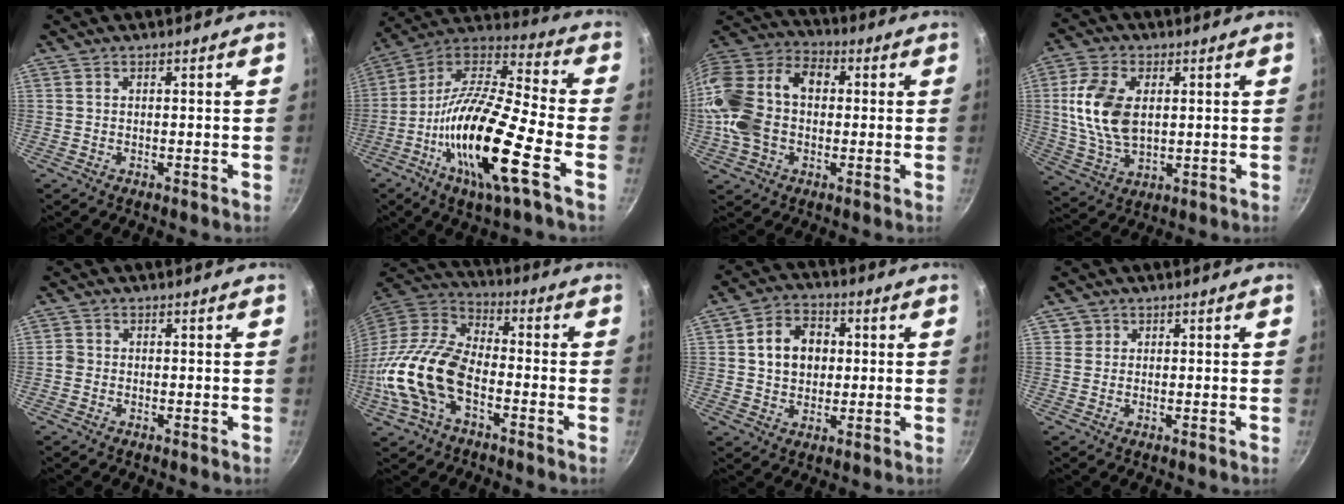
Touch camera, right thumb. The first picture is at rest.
{"total": 22.3, "force": [-7.8, 4.8, 20.3], "torque": [-0.365, 0.034, -0.164]}
{"total": 21.3, "force": [-0.1, 15.5, 14.6], "torque": [-0.286, 0.052, -0.015]}
{"total": 13.2, "force": [2.0, 8.0, 10.3], "torque": [-0.193, -0.009, 0.041]}
{"total": 1.4, "force": [-0.4, 1.3, 0.5], "torque": [-0.006, 0.006, -0.010]}
{"total": 18.7, "force": [-5.7, 10.8, 14.1], "torque": [-0.266, 0.040, -0.124]}
{"total": 9.7, "force": [1.4, 7.7, 5.7], "torque": [-0.068, 0.012, 0.018]}
{"total": 1.7, "force": [0.5, 1.6, 0.1], "torque": [0.015, 0.008, 0.006]}